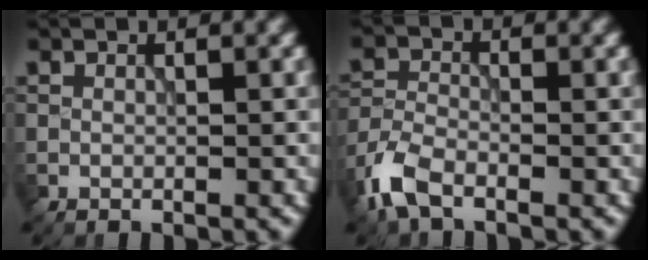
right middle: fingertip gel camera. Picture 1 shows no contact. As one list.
[{"total": 4.2, "force": [-2.8, 1.8, 2.5], "torque": [-0.060, -0.006, -0.072]}]